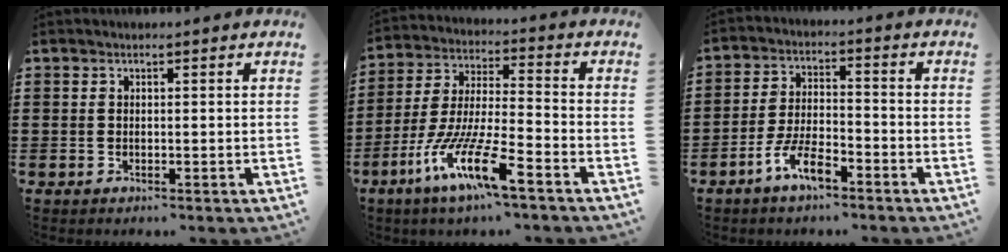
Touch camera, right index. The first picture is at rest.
{"total": 12.4, "force": [-8.3, 1.5, 9.1], "torque": [-0.202, -0.002, -0.164]}
{"total": 6.6, "force": [-4.2, 2.1, 4.6], "torque": [-0.102, 0.002, -0.081]}